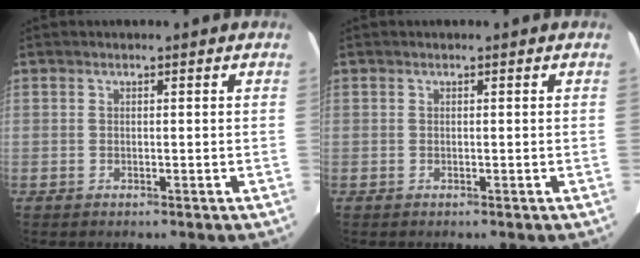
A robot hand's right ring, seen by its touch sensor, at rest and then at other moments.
{"total": 0.0}